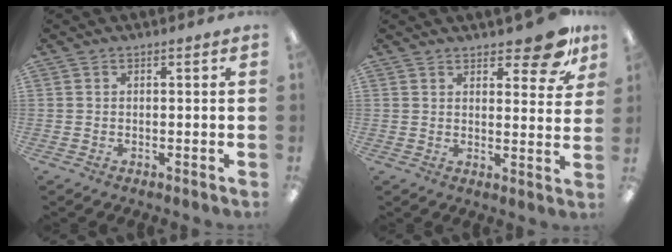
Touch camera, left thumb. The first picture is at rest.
{"total": 10.2, "force": [7.6, 3.3, 6.0], "torque": [-0.061, -0.051, 0.127]}